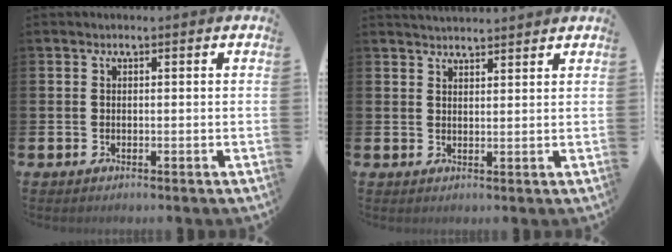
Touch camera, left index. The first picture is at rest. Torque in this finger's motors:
{"motor_torque": [-0.09, -0.50, 0.09, 0.12]}